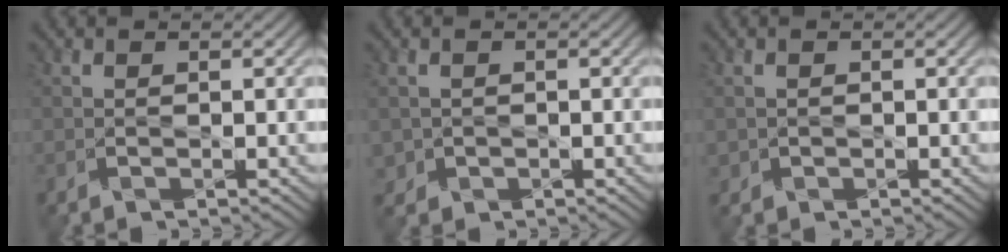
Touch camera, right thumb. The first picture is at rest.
{"total": 1.6, "force": [-0.2, 1.6, 0.0], "torque": [-0.001, -0.009, -0.006]}
{"total": 1.0, "force": [-0.2, 1.0, 0.0], "torque": [0.003, -0.008, -0.005]}